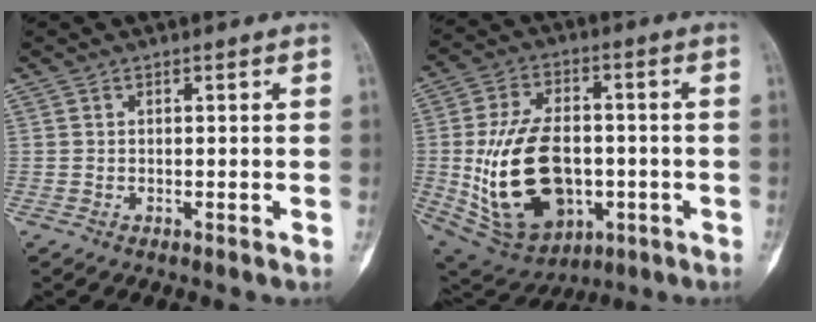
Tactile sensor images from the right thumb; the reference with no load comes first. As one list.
[{"total": 21.0, "force": [-2.7, 13.7, 15.7], "torque": [-0.275, 0.009, -0.019]}]